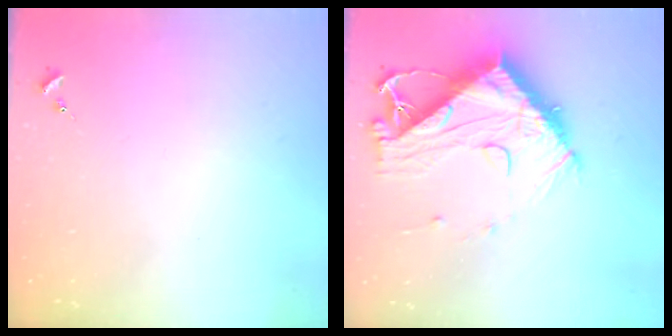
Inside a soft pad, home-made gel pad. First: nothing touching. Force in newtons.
{"total": 14.2, "press": 14.1, "slide": 1.2}